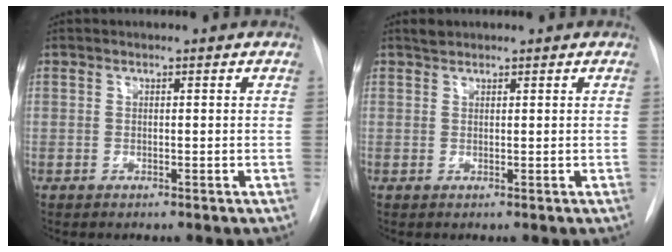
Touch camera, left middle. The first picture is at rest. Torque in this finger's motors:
{"motor_torque": [0.14, -0.12, 0.05, 0.00]}